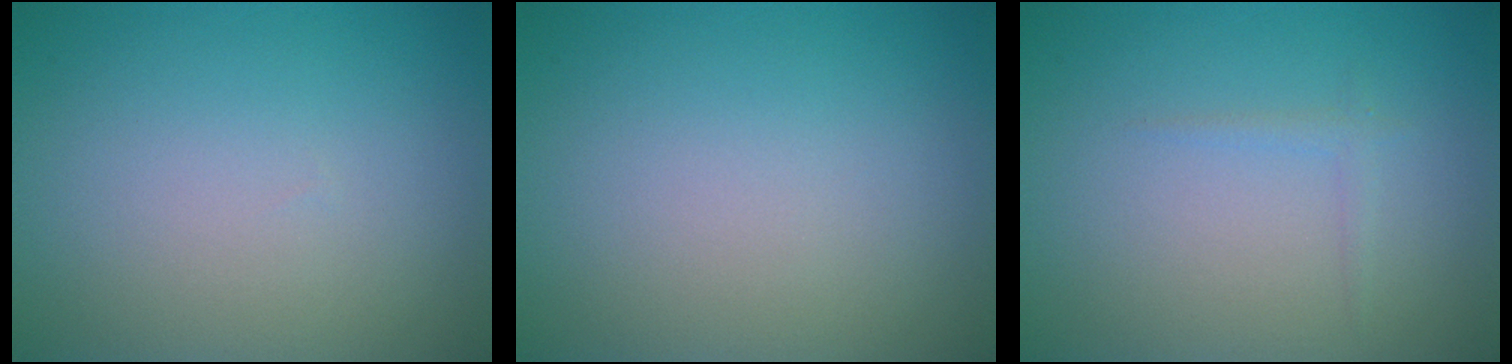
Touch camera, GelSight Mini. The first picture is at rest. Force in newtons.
{"total": 0.0}
{"total": 0.9, "press": 0.8, "slide": 0.1}